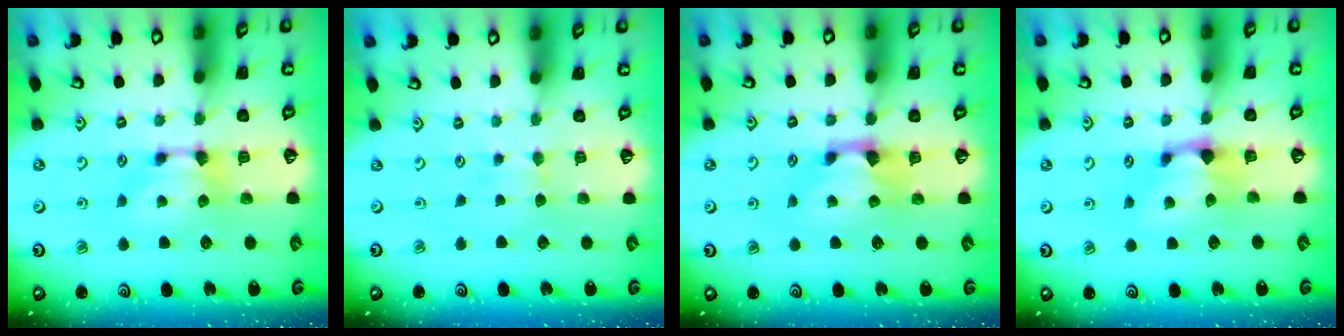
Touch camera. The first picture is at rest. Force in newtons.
{"total": 2.3, "press": 2.3, "slide": 0.4}
{"total": 1.1, "press": 0.1, "slide": 1.1}
{"total": 1.0, "press": 0.2, "slide": 0.9}